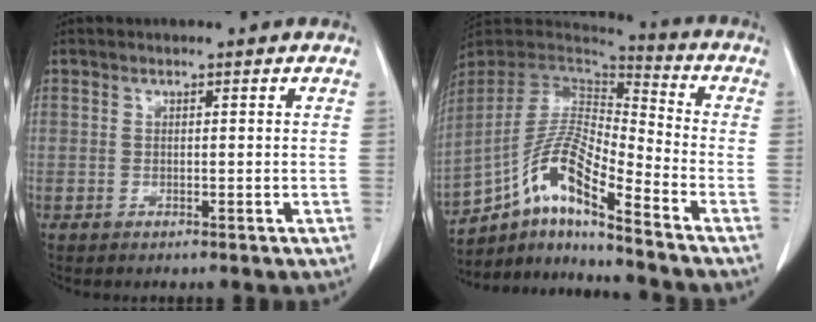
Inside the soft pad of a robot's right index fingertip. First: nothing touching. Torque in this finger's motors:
{"motor_torque": [0.82, -0.72, 0.31, 0.14]}